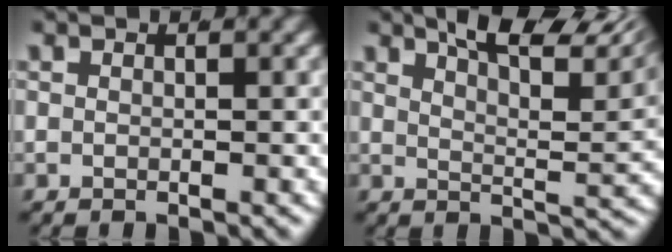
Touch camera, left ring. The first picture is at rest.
{"total": 9.4, "force": [7.0, 1.9, 5.9], "torque": [-0.072, 0.018, 0.102]}